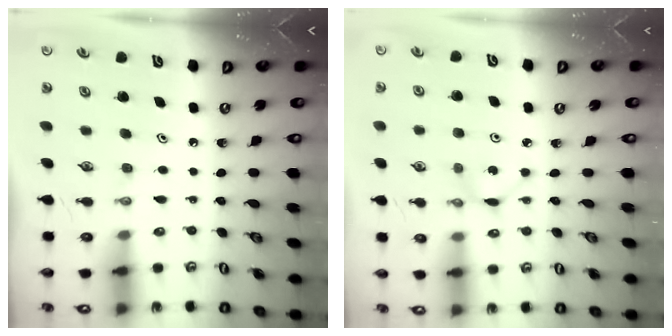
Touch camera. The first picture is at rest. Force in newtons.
{"total": 1.7, "press": 1.7, "slide": 0.1}